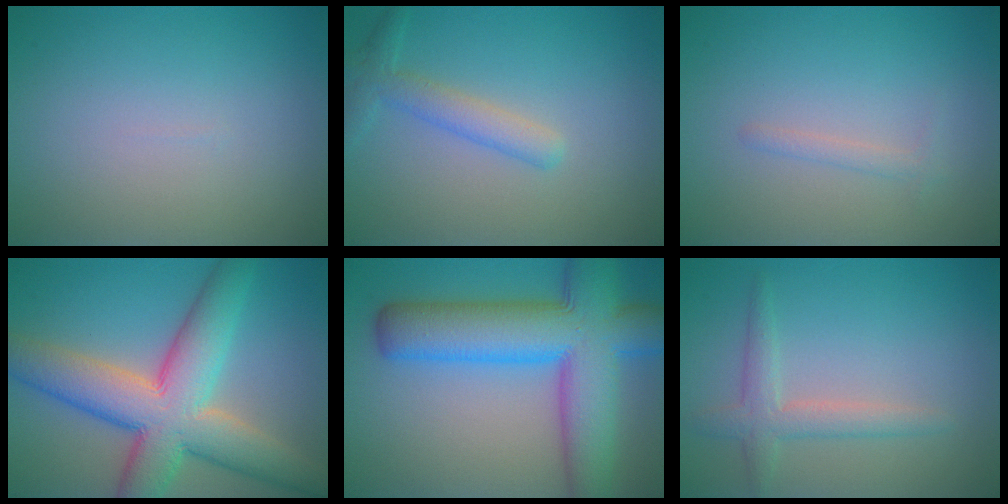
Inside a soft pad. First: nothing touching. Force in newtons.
{"total": 2.6, "press": 2.6, "slide": 0.1}
{"total": 1.0, "press": 1.0, "slide": 0.0}
{"total": 10.6, "press": 10.5, "slide": 0.6}
{"total": 11.9, "press": 11.9, "slide": 0.3}
{"total": 2.5, "press": 2.5, "slide": 0.1}